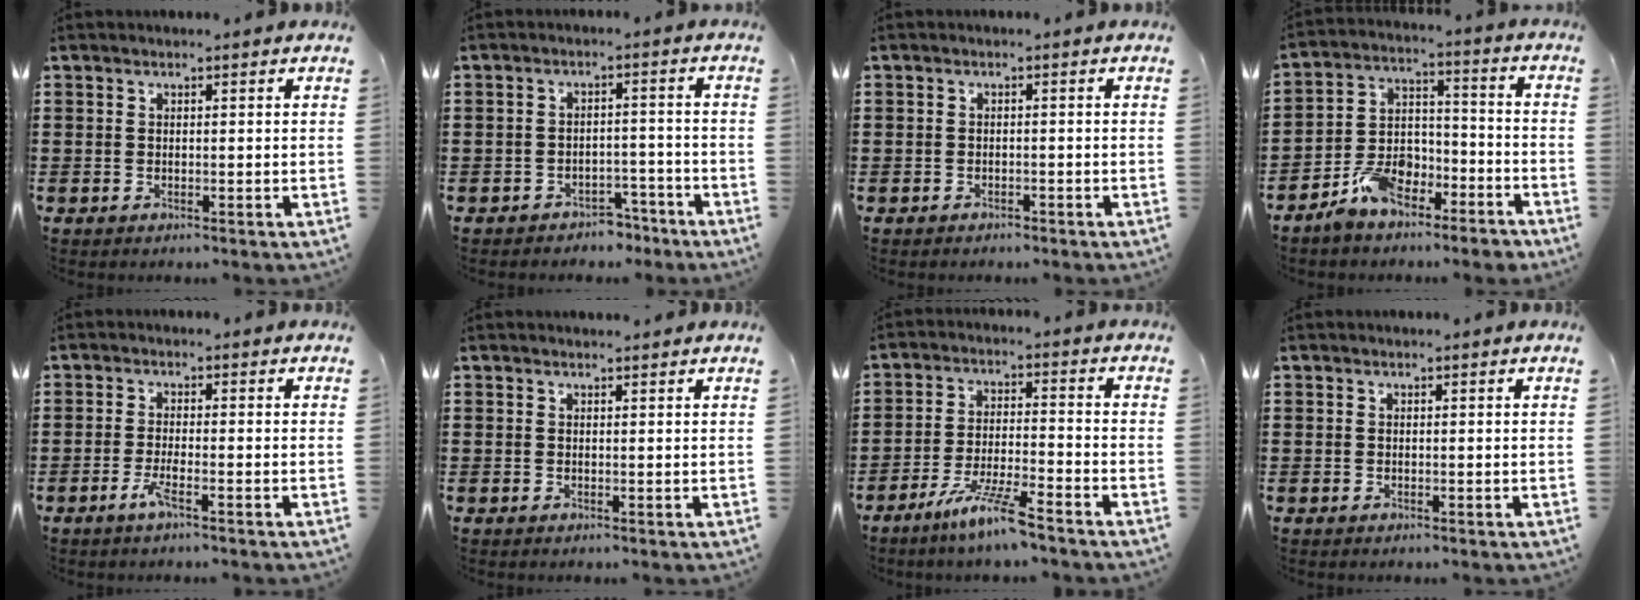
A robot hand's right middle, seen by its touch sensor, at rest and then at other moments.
{"total": 3.1, "force": [-3.0, 0.9, 0.0], "torque": [-0.008, 0.005, -0.063]}
{"total": 1.1, "force": [-0.9, 0.6, -0.1], "torque": [0.000, 0.004, -0.021]}
{"total": 7.5, "force": [-5.9, 3.6, 2.9], "torque": [-0.064, 0.022, -0.116]}
{"total": 2.7, "force": [-1.5, 0.0, 2.2], "torque": [-0.054, -0.008, -0.032]}
{"total": 0.5, "force": [0.5, 0.1, 0.1], "torque": [0.004, -0.003, 0.008]}
{"total": 7.4, "force": [-5.8, 0.1, 4.6], "torque": [-0.098, -0.011, -0.110]}
{"total": 0.0}